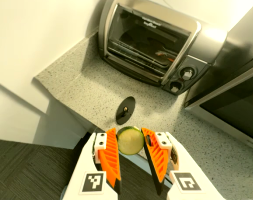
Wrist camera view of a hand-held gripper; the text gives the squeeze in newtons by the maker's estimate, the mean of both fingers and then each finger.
{"total": 9.2, "left": 8.7, "right": 9.7}